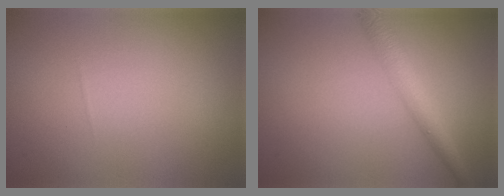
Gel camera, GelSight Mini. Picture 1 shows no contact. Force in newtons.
{"total": 3.6, "press": 3.6, "slide": 0.1}